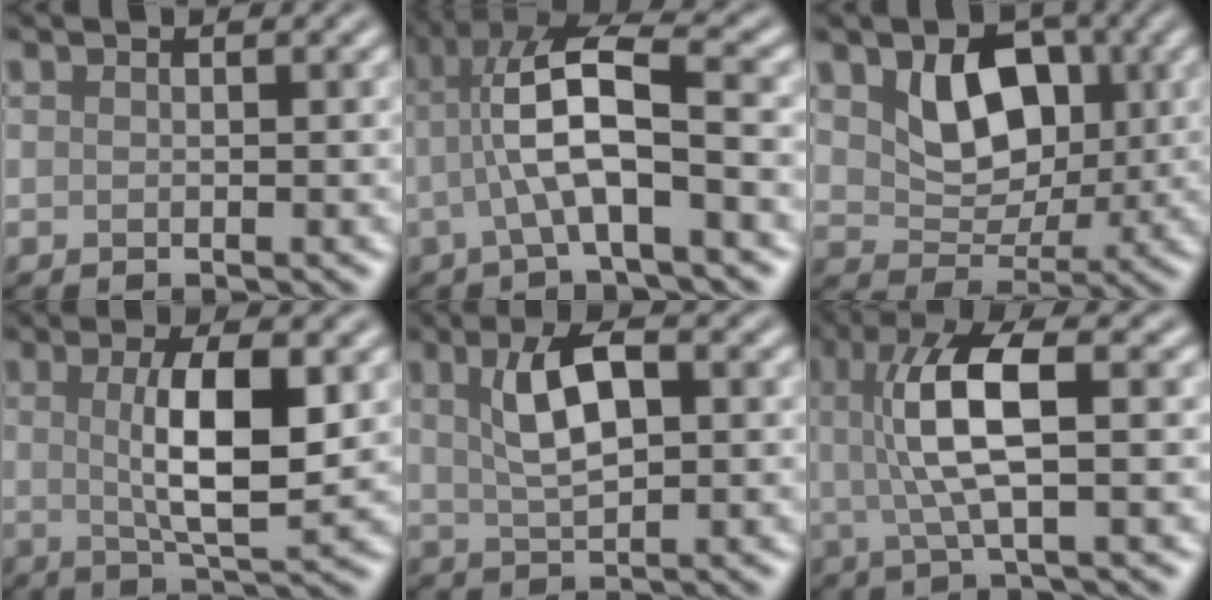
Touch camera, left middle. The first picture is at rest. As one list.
[{"total": 7.3, "force": [-0.8, 1.8, 7.0], "torque": [-0.133, 0.023, -0.021]}, {"total": 5.8, "force": [1.4, 4.1, 3.9], "torque": [-0.076, -0.011, 0.020]}, {"total": 6.5, "force": [0.8, 1.8, 6.2], "torque": [-0.107, -0.001, 0.016]}, {"total": 5.0, "force": [1.3, 2.0, 4.3], "torque": [-0.082, 0.008, 0.022]}, {"total": 6.7, "force": [0.9, 1.8, 6.4], "torque": [-0.129, 0.005, 0.017]}]